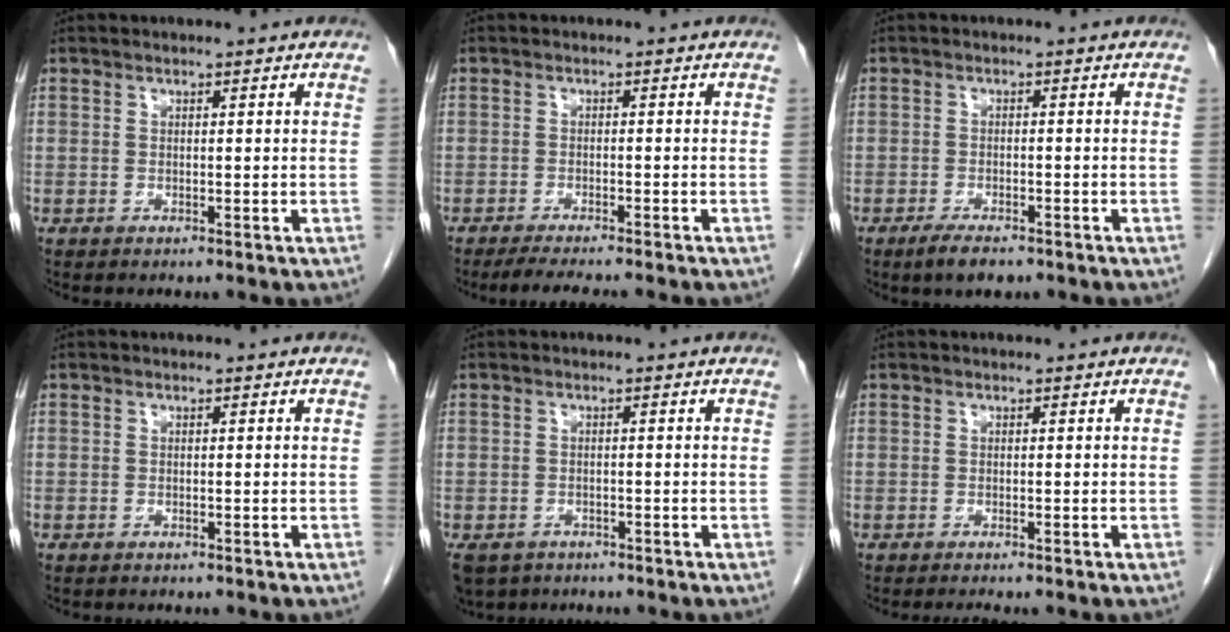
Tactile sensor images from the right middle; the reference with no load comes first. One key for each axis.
{"total": 6.1, "fx": -5.2, "fy": 0.0, "fz": 3.1, "tx": -0.036, "ty": -0.014, "tz": -0.082}
{"total": 3.6, "fx": -2.6, "fy": 1.1, "fz": 2.2, "tx": -0.047, "ty": -0.006, "tz": -0.040}
{"total": 0.6, "fx": -0.5, "fy": 0.3, "fz": 0.0, "tx": -0.009, "ty": 0.002, "tz": -0.010}
{"total": 6.7, "fx": -4.8, "fy": 4.3, "fz": 1.8, "tx": -0.039, "ty": -0.005, "tz": -0.076}
{"total": 1.5, "fx": -1.3, "fy": -0.2, "fz": 0.7, "tx": -0.010, "ty": -0.002, "tz": -0.017}